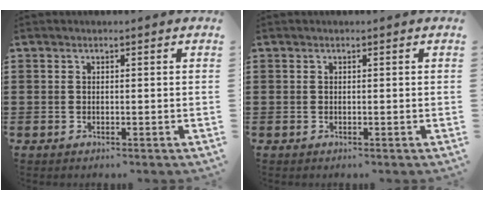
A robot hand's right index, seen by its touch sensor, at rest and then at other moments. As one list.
[{"total": 0.0}]